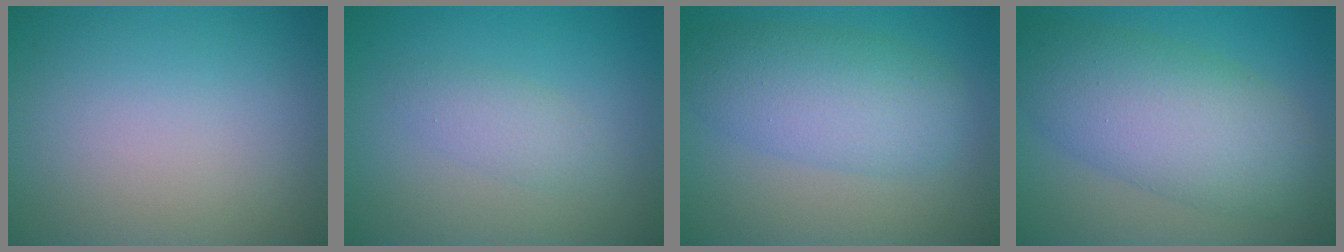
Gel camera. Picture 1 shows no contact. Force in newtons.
{"total": 1.8, "press": 1.8, "slide": 0.0}
{"total": 6.0, "press": 6.0, "slide": 0.2}
{"total": 8.5, "press": 8.5, "slide": 0.1}